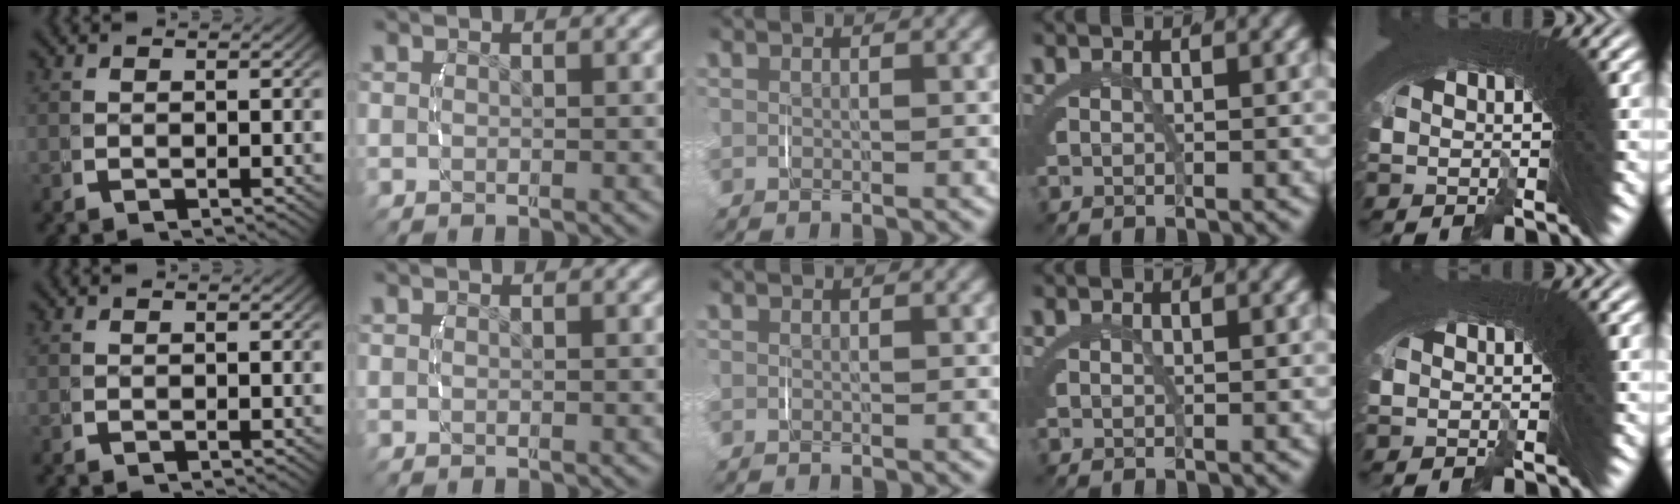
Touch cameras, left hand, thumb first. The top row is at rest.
{}